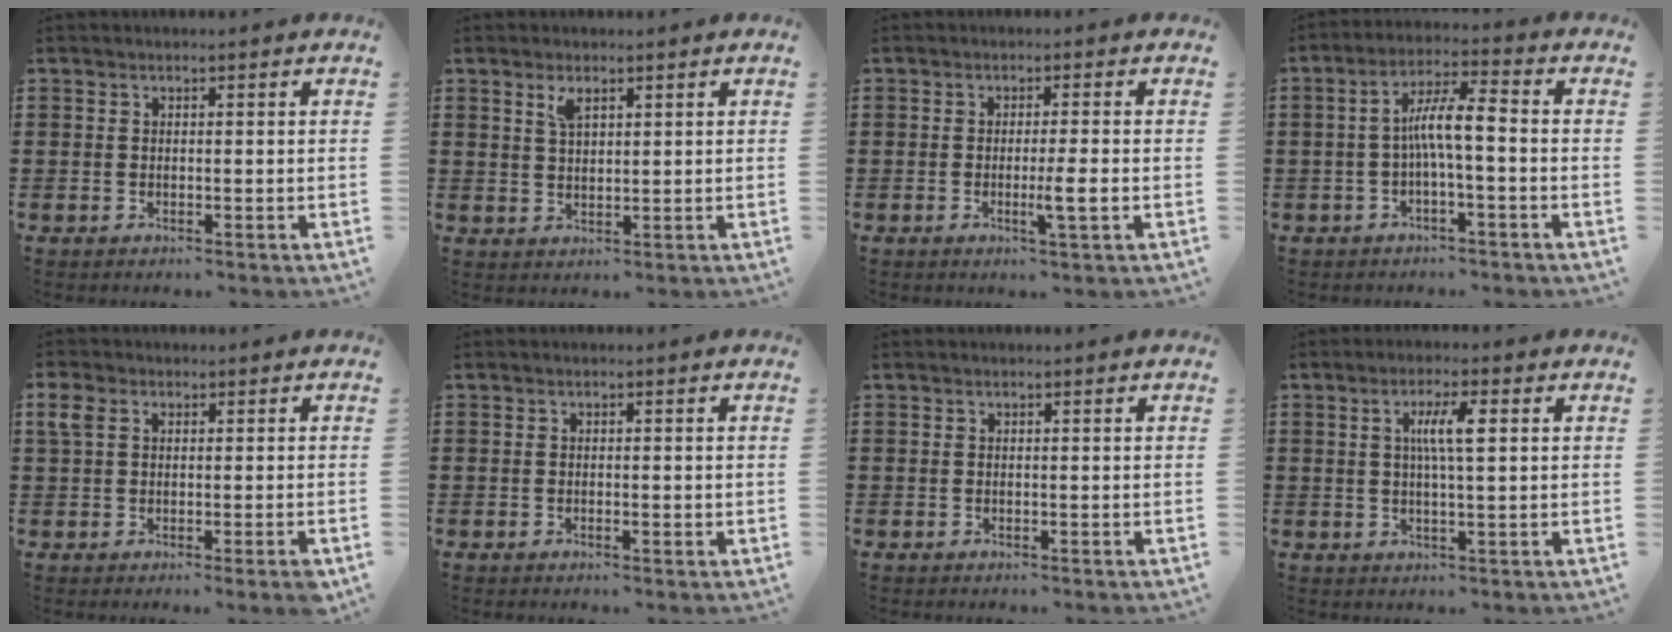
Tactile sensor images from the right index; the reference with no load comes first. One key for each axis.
{"total": 2.6, "fx": 1.6, "fy": 1.0, "fz": 1.8, "tx": -0.040, "ty": 0.004, "tz": 0.027}
{"total": 3.4, "fx": -0.9, "fy": -0.3, "fz": 3.3, "tx": -0.054, "ty": -0.010, "tz": -0.017}
{"total": 6.8, "fx": -0.9, "fy": 1.0, "fz": 6.6, "tx": -0.129, "ty": 0.007, "tz": -0.023}
{"total": 3.2, "fx": 0.7, "fy": 1.5, "fz": 2.7, "tx": -0.062, "ty": 0.004, "tz": 0.010}
{"total": 0.5, "fx": -0.2, "fy": 0.2, "fz": 0.5, "tx": -0.010, "ty": -0.002, "tz": -0.002}
{"total": 0.0}
{"total": 5.2, "fx": 1.0, "fy": 1.0, "fz": 5.0, "tx": -0.098, "ty": 0.007, "tz": 0.014}